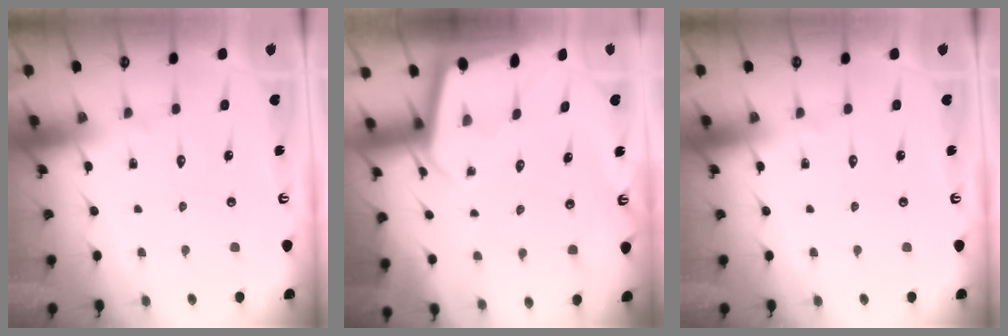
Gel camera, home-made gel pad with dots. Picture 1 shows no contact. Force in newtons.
{"total": 1.8, "press": 1.8, "slide": 0.1}
{"total": 0.0}